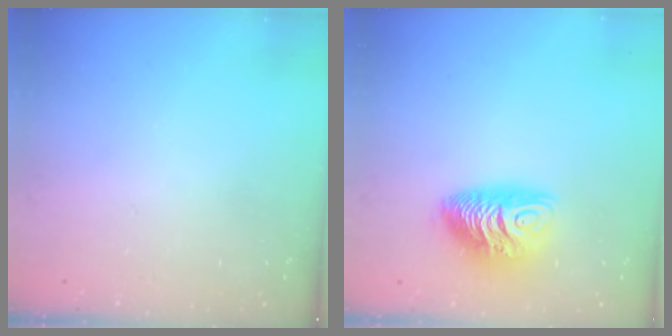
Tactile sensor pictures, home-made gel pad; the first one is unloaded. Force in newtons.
{"total": 11.6, "press": 11.6, "slide": 0.6}